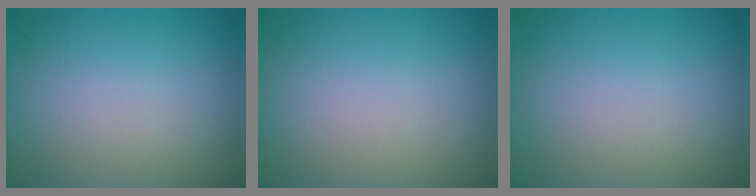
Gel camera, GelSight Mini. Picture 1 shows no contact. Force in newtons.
{"total": 0.0}
{"total": 0.0}